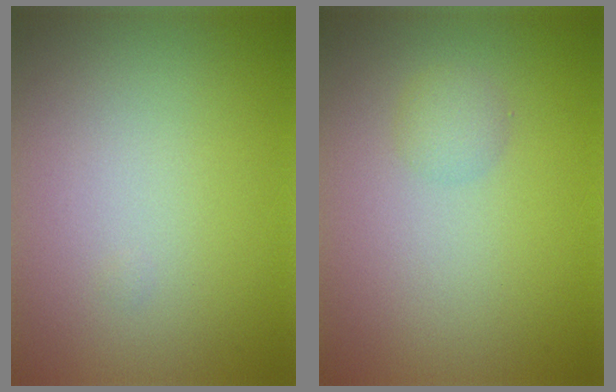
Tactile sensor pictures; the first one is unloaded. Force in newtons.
{"total": 1.3, "press": 1.3, "slide": 0.0}